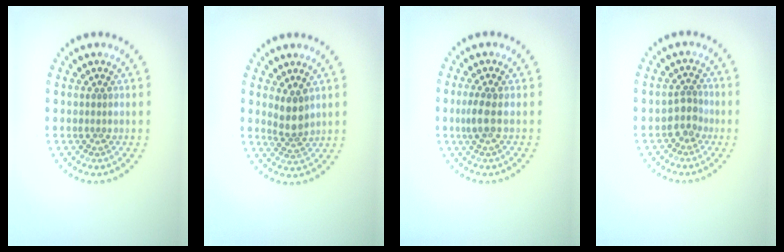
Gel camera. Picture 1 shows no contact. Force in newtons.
{"total": 2.5, "press": 2.1, "slide": 1.3}
{"total": 1.6, "press": 1.4, "slide": 0.9}
{"total": 1.9, "press": 1.5, "slide": 1.2}